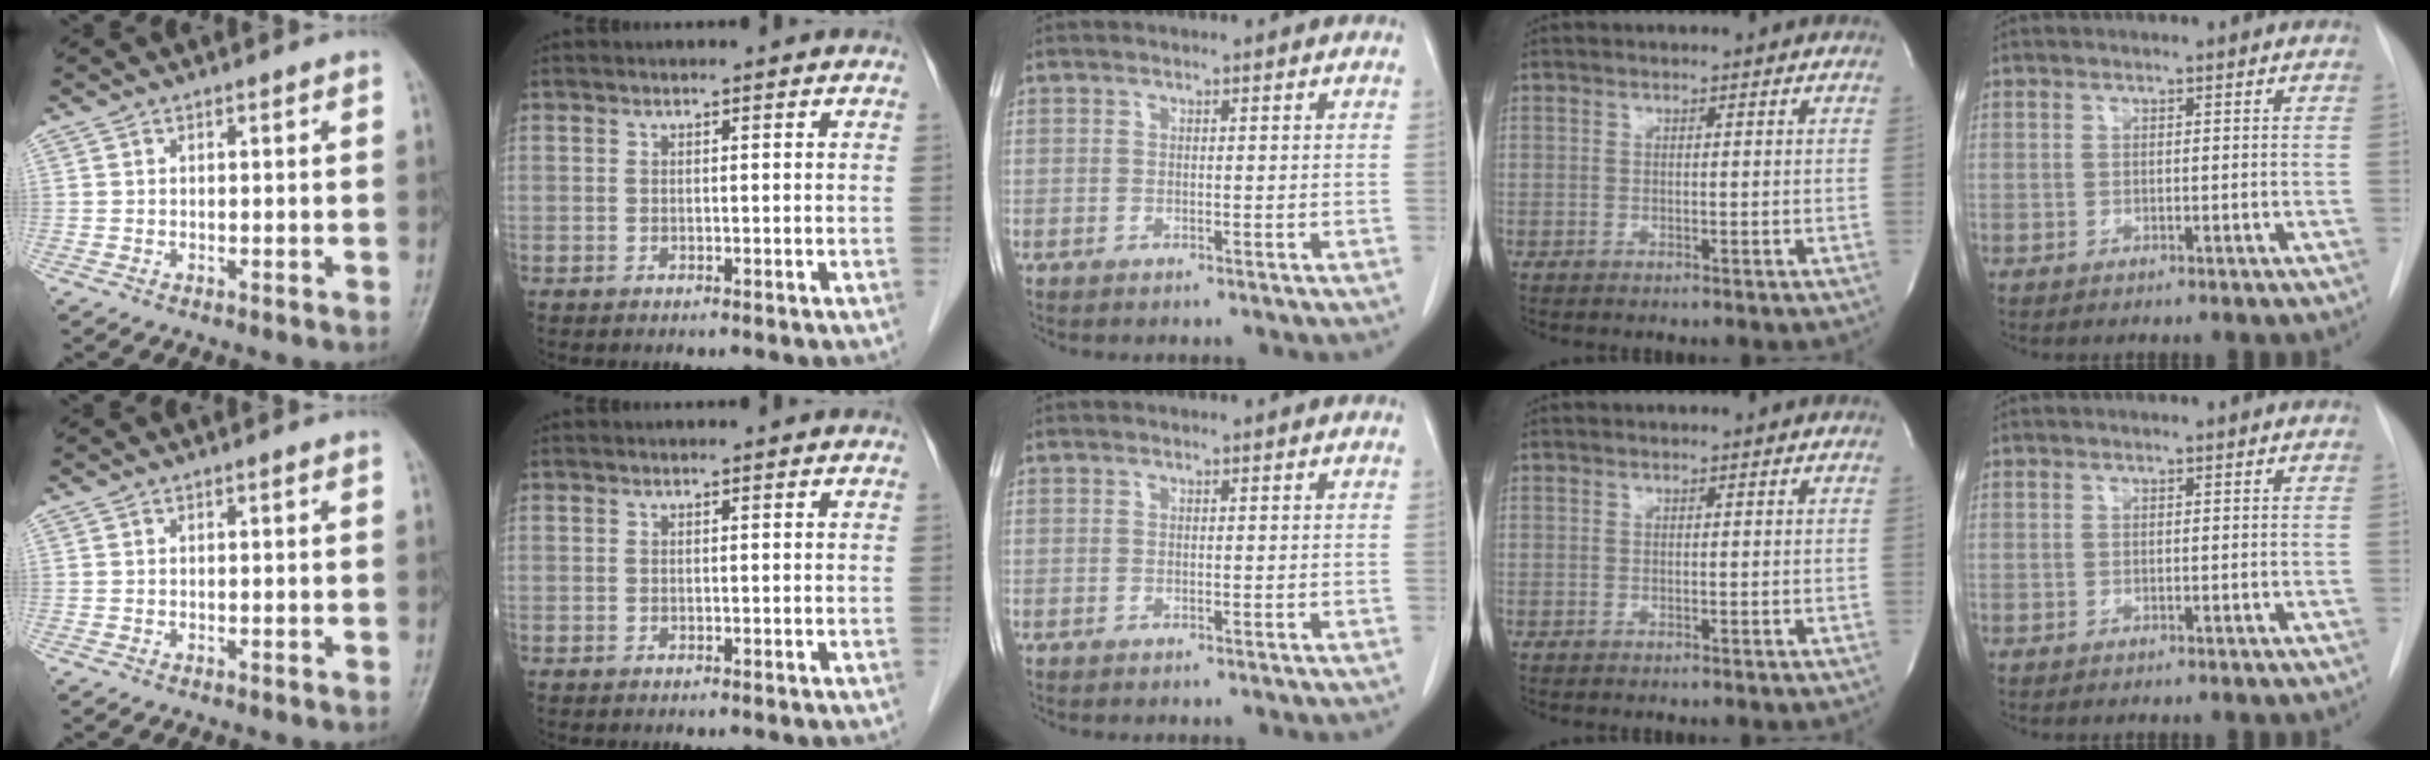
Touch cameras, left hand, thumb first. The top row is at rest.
{}